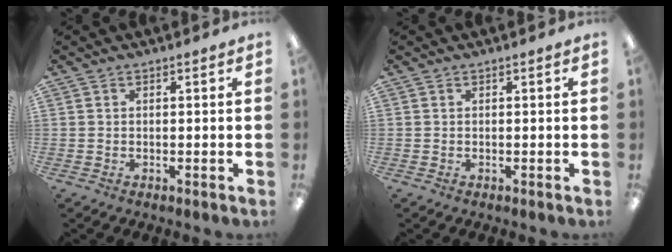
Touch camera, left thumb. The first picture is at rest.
{"total": 0.0}